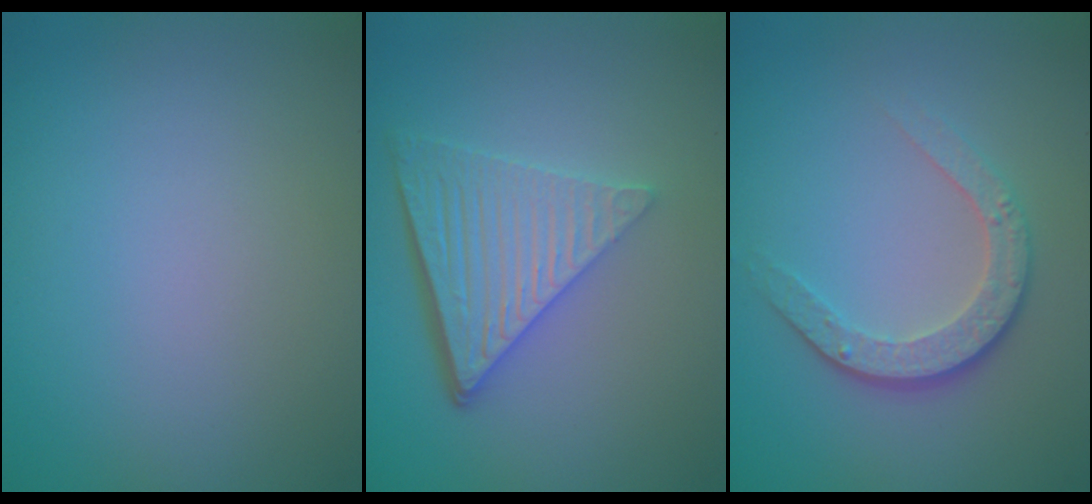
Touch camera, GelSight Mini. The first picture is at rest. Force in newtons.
{"total": 6.3, "press": 4.2, "slide": 4.6}
{"total": 3.5, "press": 2.6, "slide": 2.3}